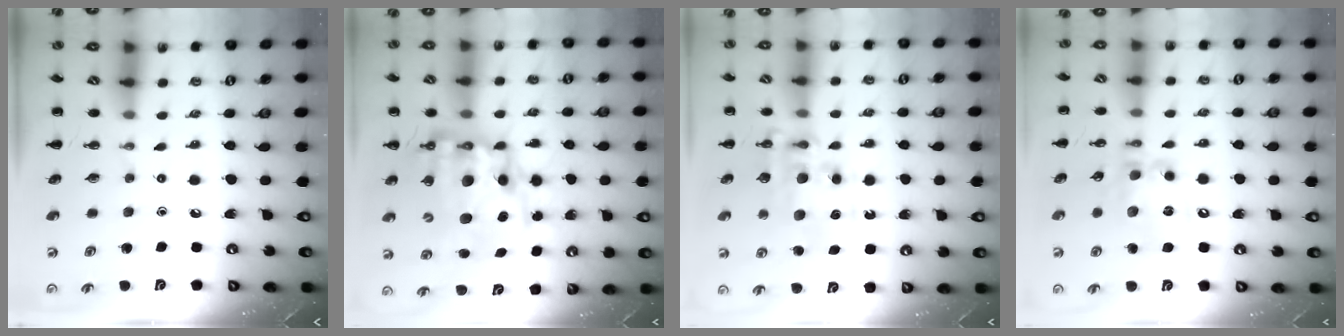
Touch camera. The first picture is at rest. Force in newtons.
{"total": 15.2, "press": 14.7, "slide": 3.9}
{"total": 11.4, "press": 11.0, "slide": 3.1}
{"total": 13.2, "press": 13.0, "slide": 2.1}